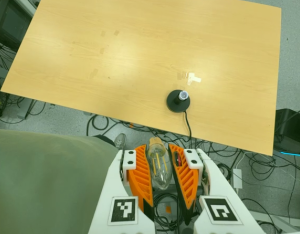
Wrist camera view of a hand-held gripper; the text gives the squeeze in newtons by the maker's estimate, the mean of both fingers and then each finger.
{"total": 22.1, "left": 23.6, "right": 20.7}